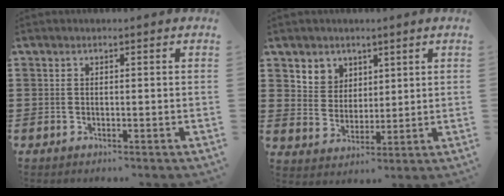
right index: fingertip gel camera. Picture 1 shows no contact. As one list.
[{"total": 4.9, "force": [3.1, 3.8, 0.1], "torque": [-0.018, 0.004, 0.057]}]